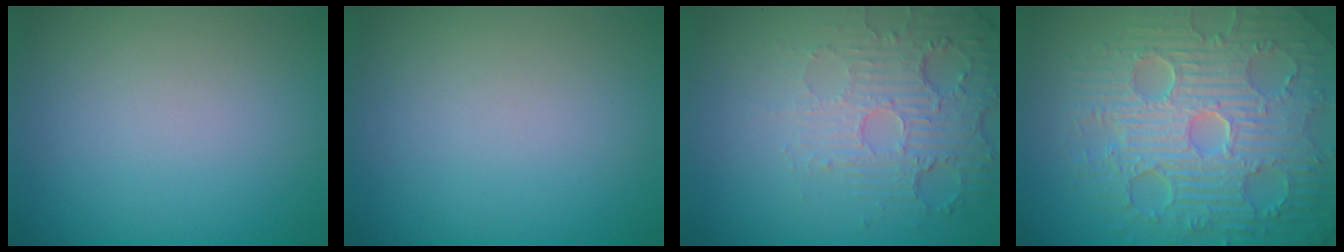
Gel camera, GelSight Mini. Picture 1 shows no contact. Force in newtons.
{"total": 0.0}
{"total": 6.0, "press": 3.6, "slide": 4.8}
{"total": 10.7, "press": 7.2, "slide": 7.9}